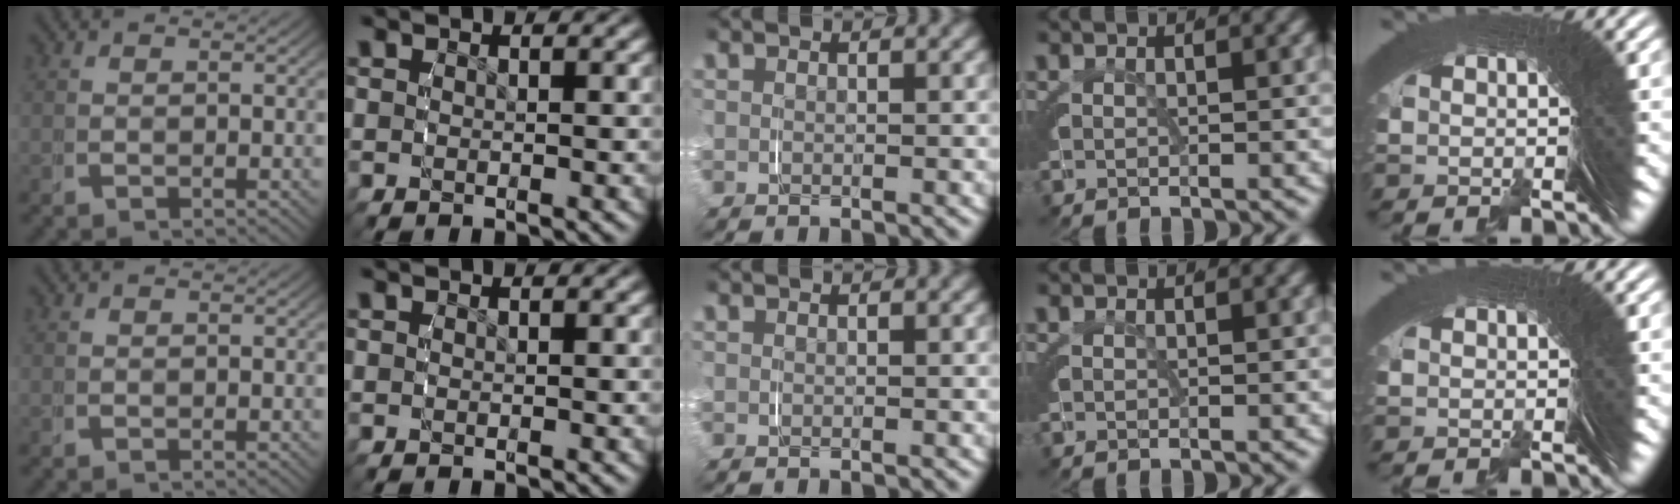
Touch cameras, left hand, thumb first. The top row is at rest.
{}